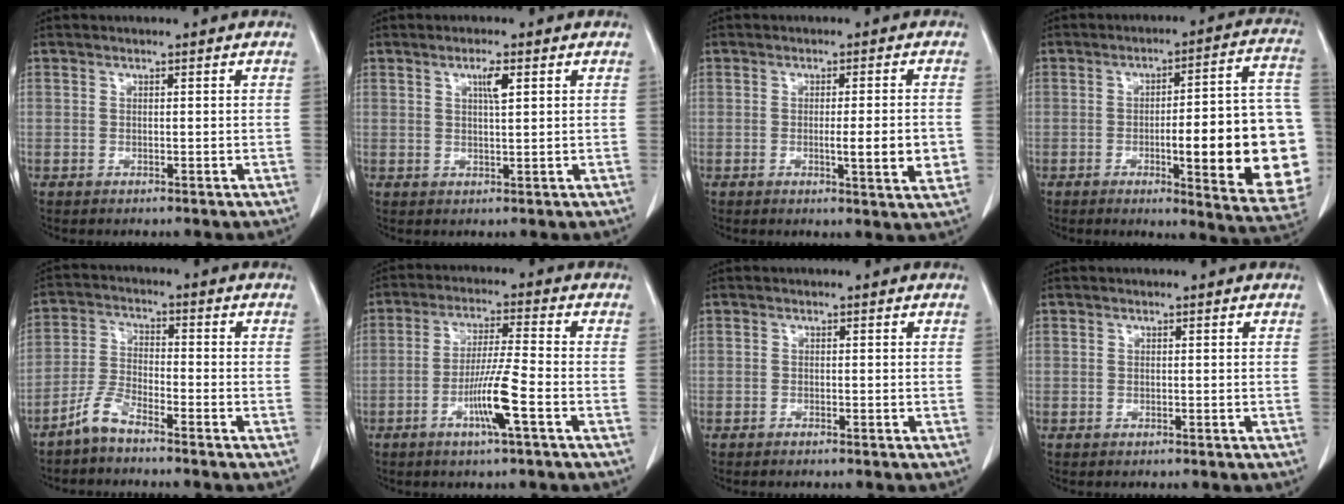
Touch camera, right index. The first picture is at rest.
{"total": 2.6, "force": [1.1, 0.2, 2.4], "torque": [-0.041, -0.001, 0.018]}
{"total": 6.1, "force": [-1.0, 0.4, 6.0], "torque": [-0.081, -0.008, -0.013]}
{"total": 21.9, "force": [-3.6, 3.4, 21.3], "torque": [-0.186, 0.023, -0.032]}
{"total": 4.9, "force": [-4.1, 0.9, 2.5], "torque": [-0.065, -0.006, -0.087]}
{"total": 8.0, "force": [-3.2, -0.5, 7.3], "torque": [-0.140, -0.008, -0.062]}
{"total": 0.7, "force": [-0.6, 0.0, 0.2], "torque": [-0.012, -0.003, -0.009]}
{"total": 0.0}